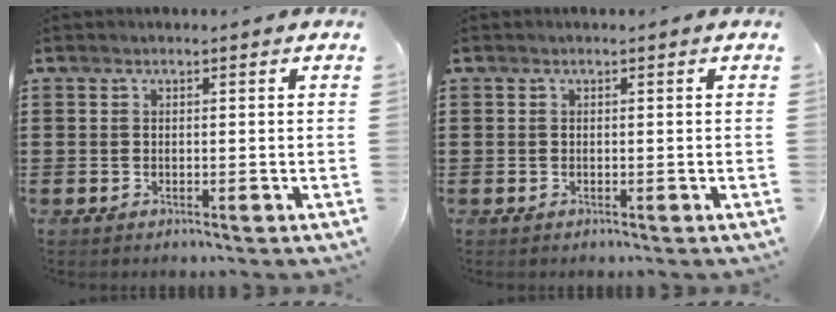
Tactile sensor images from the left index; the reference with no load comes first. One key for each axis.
{"total": 0.0}